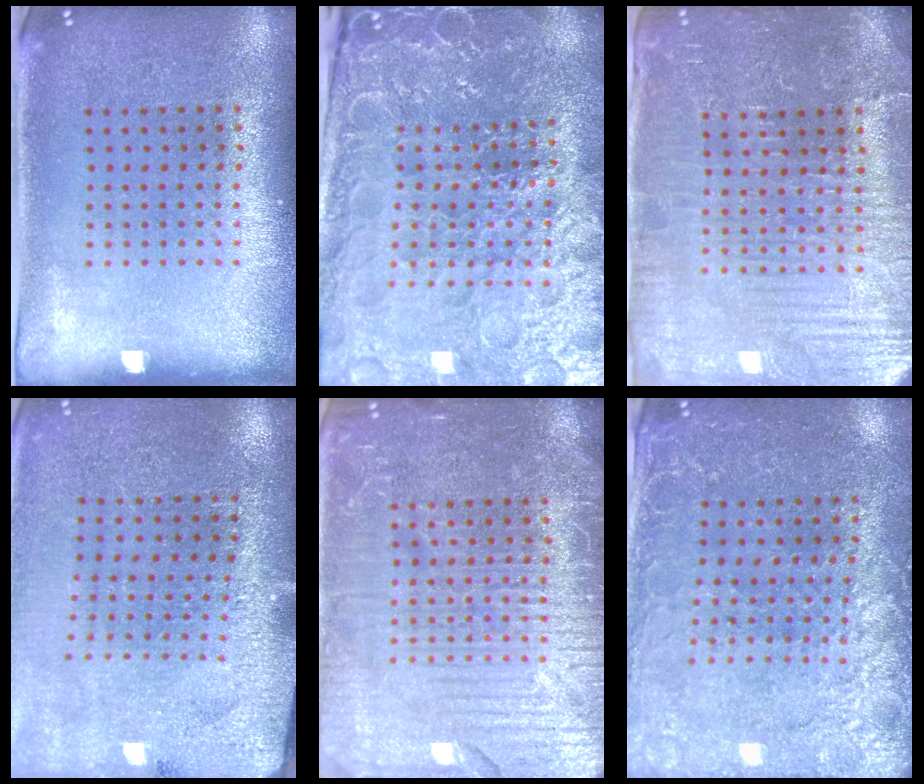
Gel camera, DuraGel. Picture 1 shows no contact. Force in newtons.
{"total": 5.0, "press": 4.8, "slide": 1.5}
{"total": 4.4, "press": 4.2, "slide": 1.2}
{"total": 3.0, "press": 3.0, "slide": 0.4}
{"total": 7.2, "press": 7.2, "slide": 0.9}
{"total": 2.9, "press": 2.8, "slide": 0.7}